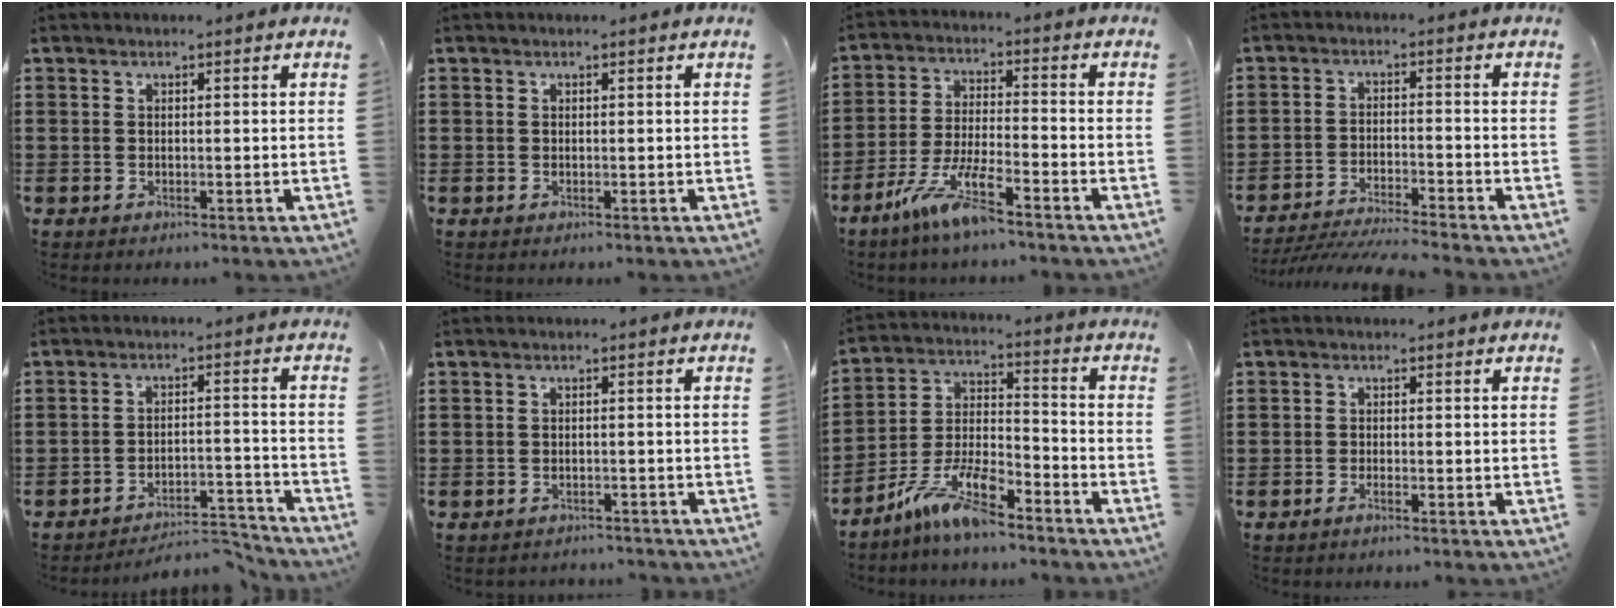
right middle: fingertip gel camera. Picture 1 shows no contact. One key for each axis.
{"total": 0.0}
{"total": 8.3, "fx": -5.9, "fy": 0.8, "fz": 5.8, "tx": -0.129, "ty": -0.011, "tz": -0.114}
{"total": 3.9, "fx": -3.7, "fy": -0.2, "fz": 1.2, "tx": -0.024, "ty": -0.006, "tz": -0.076}
{"total": 4.7, "fx": -4.4, "fy": 0.4, "fz": 1.4, "tx": -0.030, "ty": 0.000, "tz": -0.090}
{"total": 0.7, "fx": -0.6, "fy": 0.1, "fz": 0.1, "tx": -0.005, "ty": 0.002, "tz": -0.014}
{"total": 10.0, "fx": -7.7, "fy": 2.3, "fz": 5.9, "tx": -0.124, "ty": 0.010, "tz": -0.149}
{"total": 0.9, "fx": -0.6, "fy": 0.0, "fz": 0.6, "tx": -0.011, "ty": -0.004, "tz": -0.011}